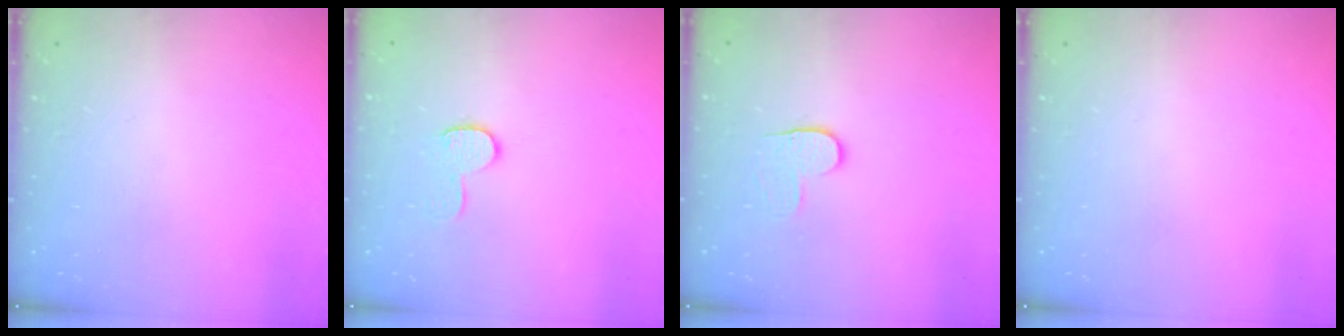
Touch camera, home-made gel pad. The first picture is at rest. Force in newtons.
{"total": 8.0, "press": 8.0, "slide": 0.2}
{"total": 3.6, "press": 3.6, "slide": 0.4}
{"total": 0.0}